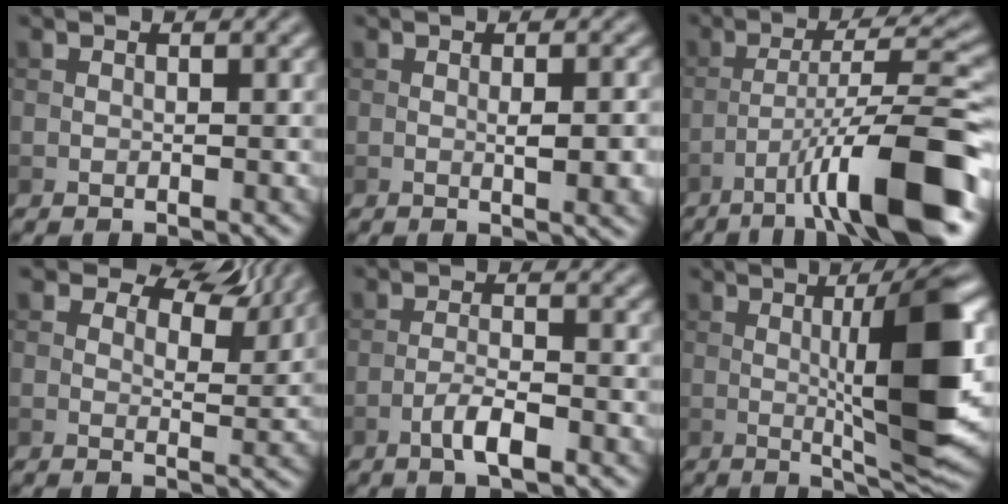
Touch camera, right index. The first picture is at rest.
{"total": 3.2, "force": [-0.1, 0.8, 3.1], "torque": [-0.046, -0.003, 0.001]}
{"total": 11.4, "force": [-6.0, 1.4, 9.6], "torque": [-0.143, 0.023, -0.091]}
{"total": 7.2, "force": [5.2, 3.2, 3.7], "torque": [-0.055, 0.001, 0.065]}
{"total": 2.9, "force": [-1.6, 0.7, 2.4], "torque": [-0.046, 0.005, -0.033]}
{"total": 9.8, "force": [0.7, 1.6, 9.7], "torque": [-0.134, -0.003, 0.017]}